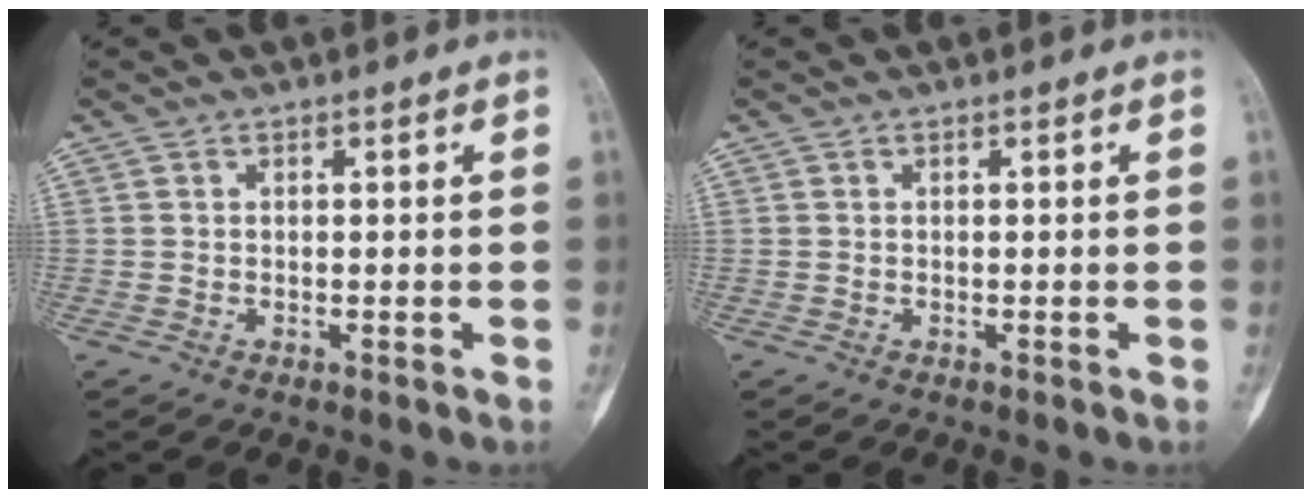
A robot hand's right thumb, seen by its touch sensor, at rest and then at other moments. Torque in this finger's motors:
{"motor_torque": [0.47, 0.34, 0.21, -0.03, -0.01]}